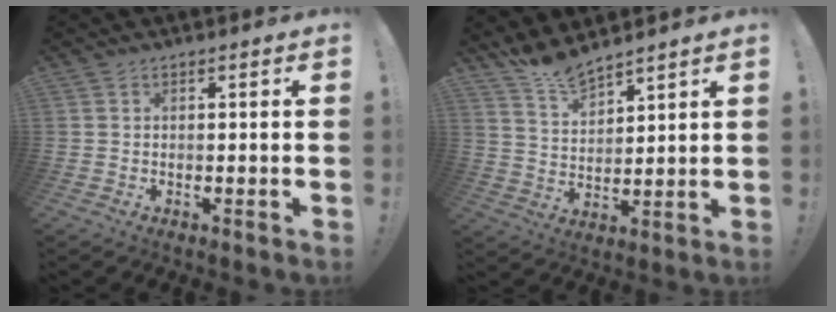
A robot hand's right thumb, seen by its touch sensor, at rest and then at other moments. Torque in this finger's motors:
{"motor_torque": [-0.18, 0.21, -0.20, 0.20, -0.02]}